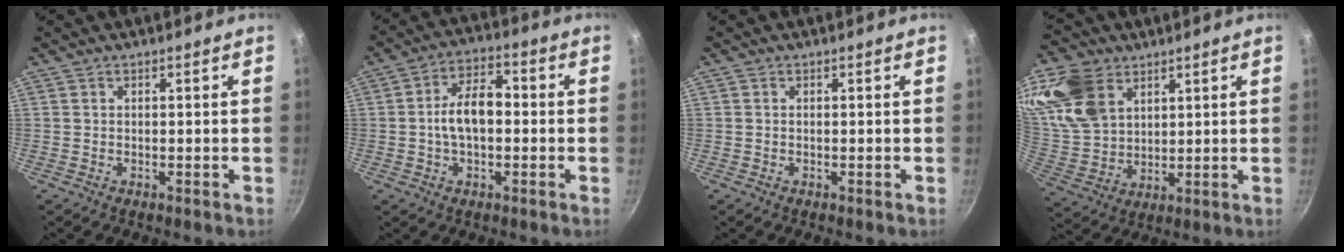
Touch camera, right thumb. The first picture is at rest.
{"total": 9.2, "force": [-0.5, 5.3, 7.4], "torque": [-0.111, 0.031, -0.017]}
{"total": 0.0}
{"total": 15.4, "force": [7.1, 10.8, 8.3], "torque": [-0.159, -0.022, 0.149]}